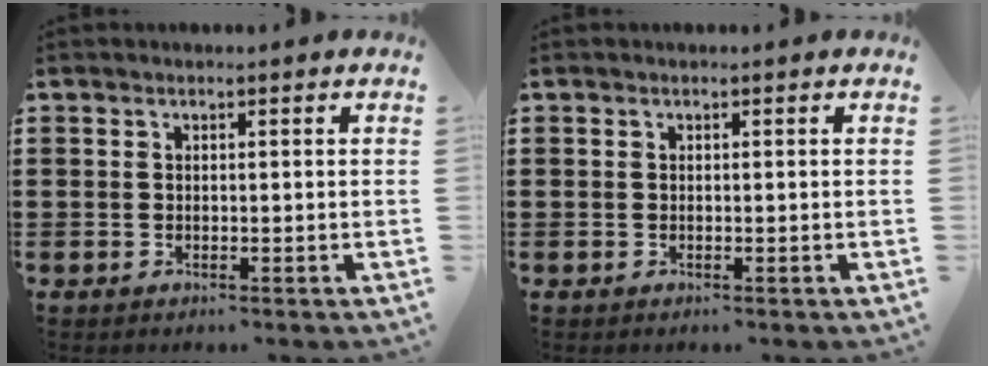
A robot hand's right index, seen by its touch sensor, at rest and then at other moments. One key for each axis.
{"total": 0.0}